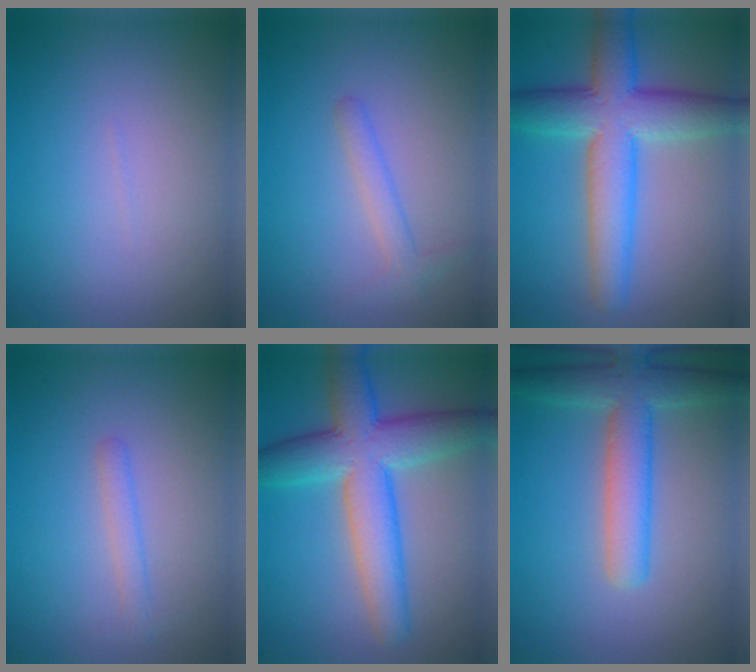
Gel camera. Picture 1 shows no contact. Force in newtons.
{"total": 1.8, "press": 1.8, "slide": 0.0}
{"total": 8.2, "press": 8.2, "slide": 0.3}
{"total": 1.4, "press": 1.4, "slide": 0.1}
{"total": 8.6, "press": 8.6, "slide": 0.2}
{"total": 5.6, "press": 5.5, "slide": 0.4}